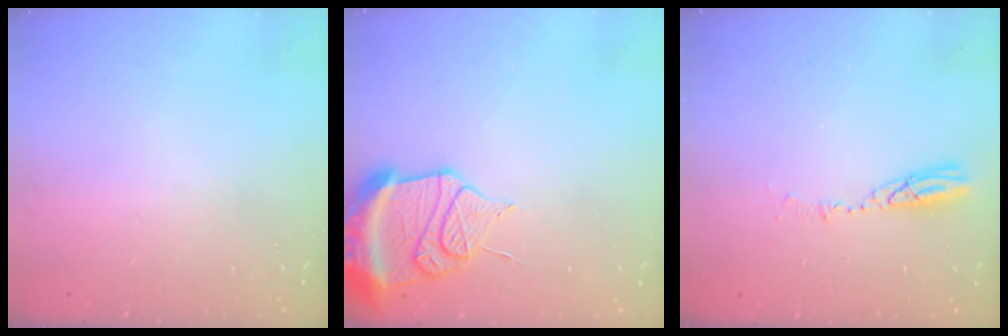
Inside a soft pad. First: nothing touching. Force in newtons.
{"total": 15.7, "press": 14.5, "slide": 6.0}
{"total": 4.7, "press": 4.6, "slide": 0.5}